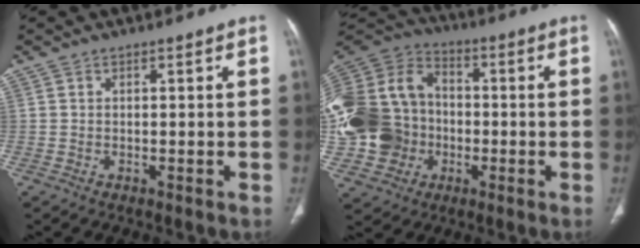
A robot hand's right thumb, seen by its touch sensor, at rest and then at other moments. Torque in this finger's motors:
{"motor_torque": [0.29, 0.34, 0.60, 0.48, 0.26]}